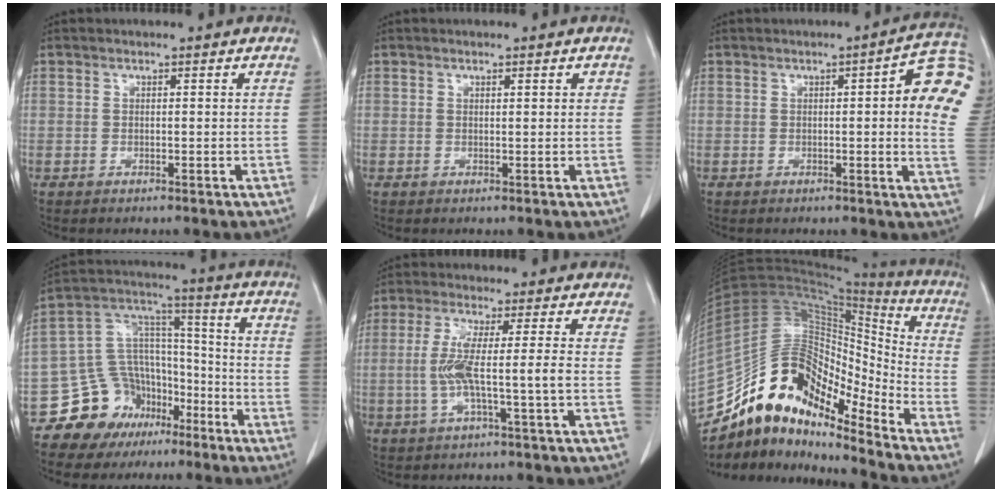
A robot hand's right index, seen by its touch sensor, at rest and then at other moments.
{"total": 0.9, "force": [0.4, 0.4, 0.7], "torque": [-0.008, 0.002, 0.006]}
{"total": 11.5, "force": [1.9, 1.3, 11.3], "torque": [-0.123, 0.005, 0.009]}
{"total": 13.7, "force": [-8.5, 10.2, 3.2], "torque": [-0.060, 0.091, -0.138]}
{"total": 7.1, "force": [-1.2, -0.6, 6.9], "torque": [-0.142, 0.001, -0.022]}
{"total": 18.2, "force": [-13.9, 6.0, 10.0], "torque": [-0.167, 0.067, -0.246]}